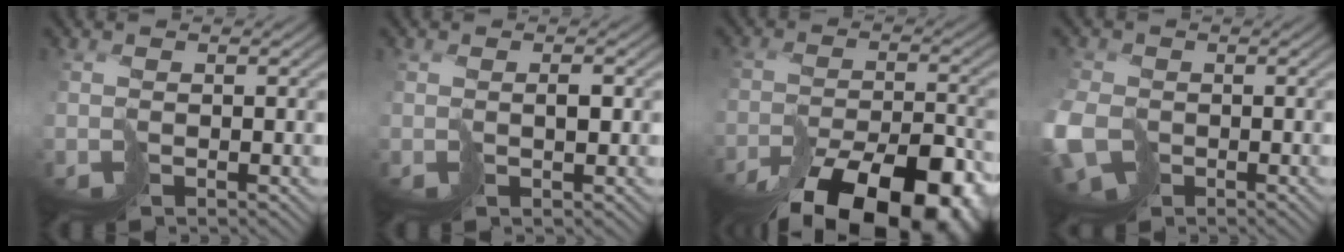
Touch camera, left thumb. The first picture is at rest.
{"total": 1.3, "force": [0.5, 0.4, 1.1], "torque": [-0.020, 0.003, 0.013]}
{"total": 15.5, "force": [-11.7, 5.4, 8.6], "torque": [-0.115, -0.031, -0.147]}
{"total": 7.9, "force": [-2.7, 5.4, 5.1], "torque": [-0.147, -0.029, -0.049]}